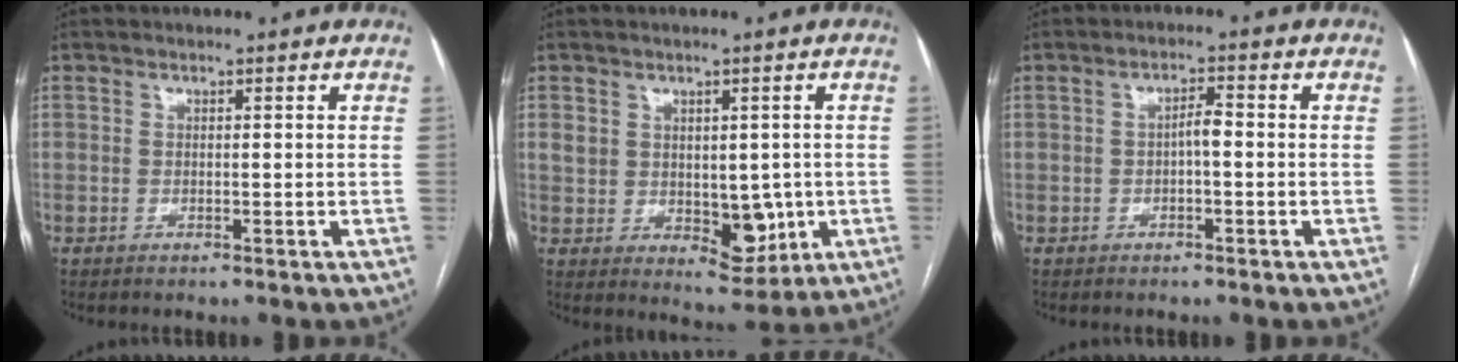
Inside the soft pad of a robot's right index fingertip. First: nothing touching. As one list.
[{"total": 7.6, "force": [-0.1, 5.0, 5.7], "torque": [-0.068, 0.002, 0.019]}, {"total": 2.3, "force": [-0.3, 0.6, 2.2], "torque": [-0.036, 0.008, -0.005]}]